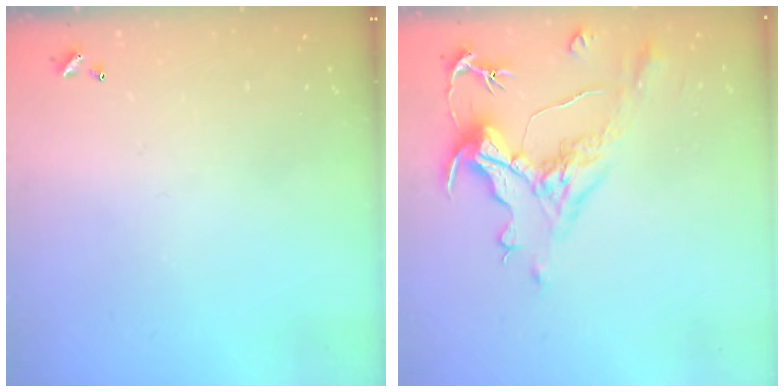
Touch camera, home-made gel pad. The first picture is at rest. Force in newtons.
{"total": 1.4, "press": 0.2, "slide": 1.4}